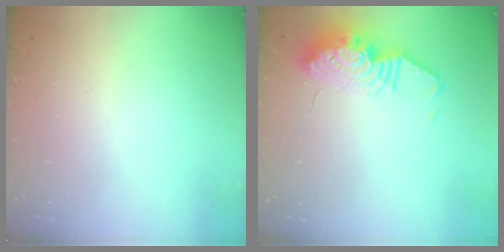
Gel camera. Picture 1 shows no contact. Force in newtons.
{"total": 14.0, "press": 13.9, "slide": 1.4}